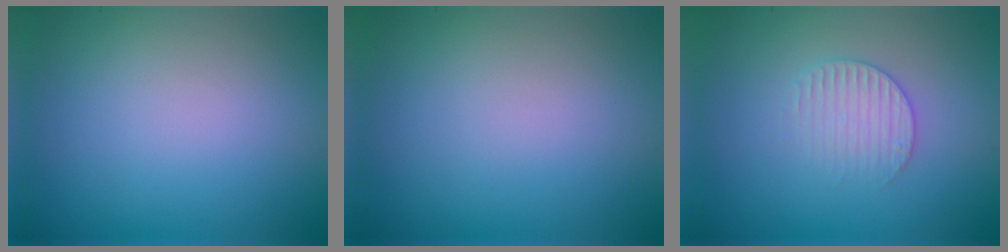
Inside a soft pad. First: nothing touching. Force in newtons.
{"total": 0.0}
{"total": 2.2, "press": 2.1, "slide": 0.5}